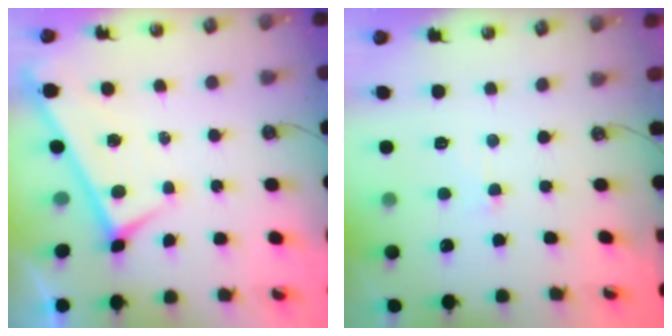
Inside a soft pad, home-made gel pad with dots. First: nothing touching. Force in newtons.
{"total": 0.9, "press": 0.6, "slide": 0.7}